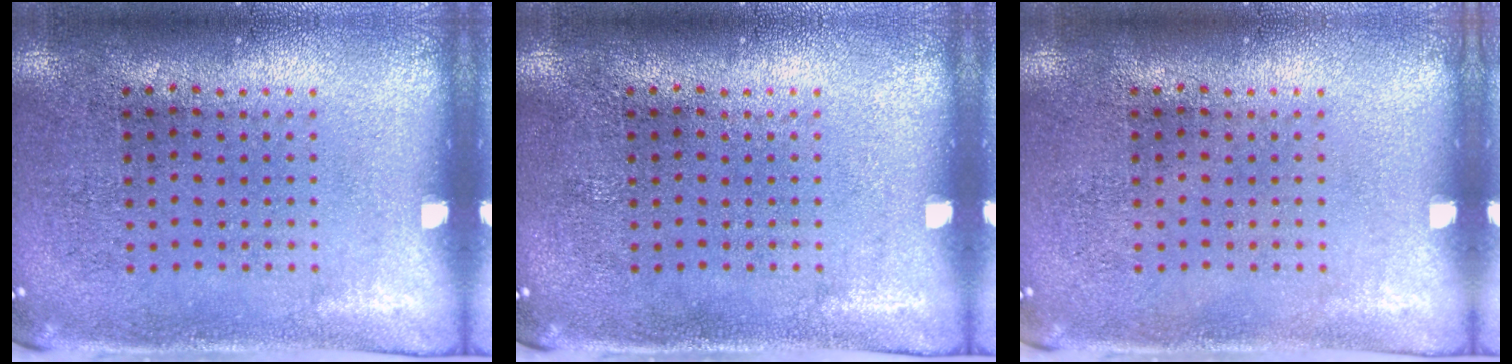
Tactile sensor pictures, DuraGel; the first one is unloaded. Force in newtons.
{"total": 0.0}
{"total": 0.0}